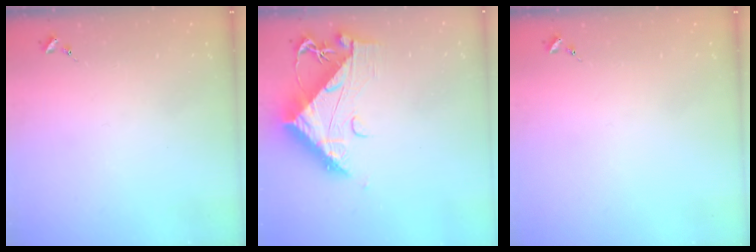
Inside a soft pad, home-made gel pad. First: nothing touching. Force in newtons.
{"total": 13.0, "press": 12.9, "slide": 1.3}
{"total": 0.0}